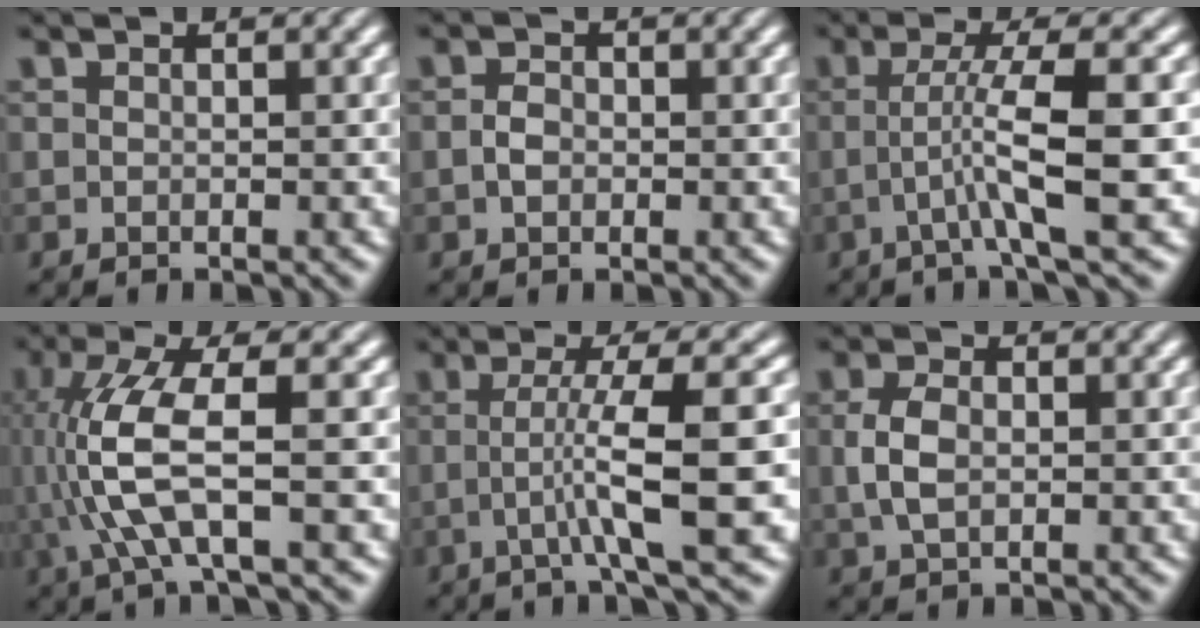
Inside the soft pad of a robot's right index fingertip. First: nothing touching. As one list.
[{"total": 0.7, "force": [-0.4, -0.1, 0.5], "torque": [-0.015, -0.010, 0.000]}, {"total": 4.5, "force": [-0.6, -0.7, 4.4], "torque": [-0.076, -0.011, -0.005]}, {"total": 5.8, "force": [0.1, 0.9, 5.7], "torque": [-0.129, -0.011, 0.013]}, {"total": 5.2, "force": [-0.7, -0.8, 5.1], "torque": [-0.084, -0.010, -0.004]}, {"total": 2.1, "force": [0.0, 0.8, 1.9], "torque": [-0.041, -0.006, 0.012]}]